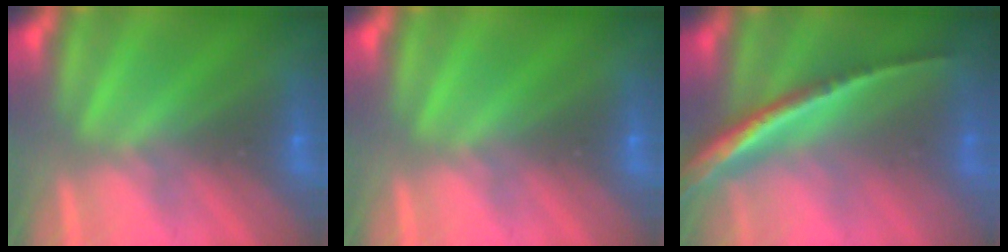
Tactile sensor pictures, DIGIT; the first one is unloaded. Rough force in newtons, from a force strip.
{"total": 0.0}
{"total": 1.8}